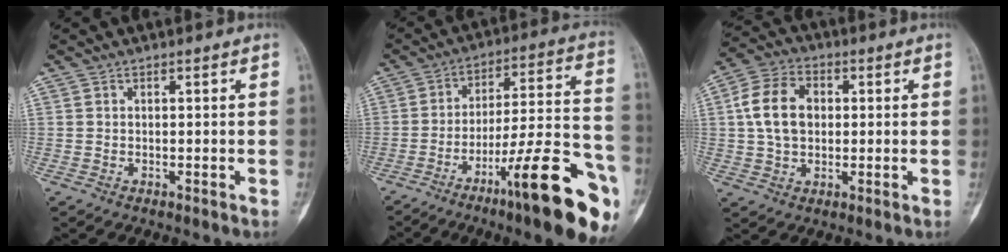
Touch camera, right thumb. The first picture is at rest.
{"total": 22.3, "force": [-11.5, 4.2, 18.7], "torque": [-0.240, 0.069, -0.174]}
{"total": 10.7, "force": [1.3, 7.6, 7.3], "torque": [-0.123, 0.014, 0.017]}